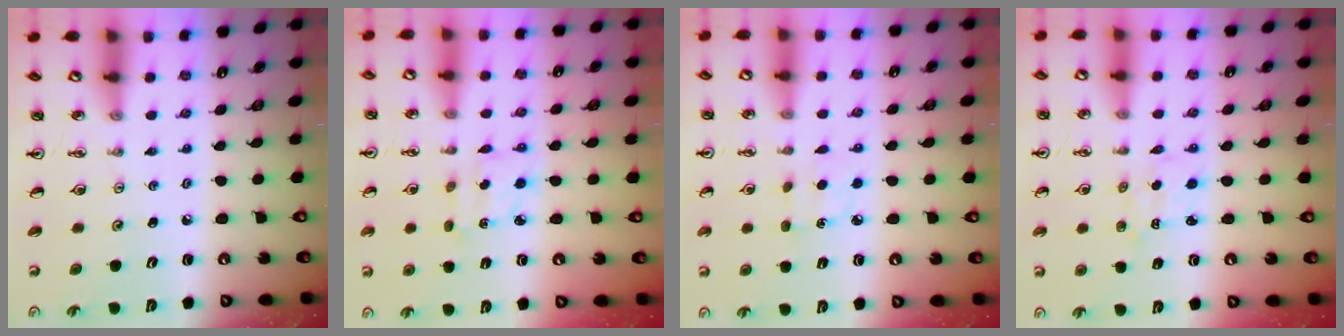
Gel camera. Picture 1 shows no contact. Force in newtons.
{"total": 2.5, "press": 2.5, "slide": 0.1}
{"total": 4.6, "press": 4.5, "slide": 0.6}
{"total": 2.4, "press": 2.4, "slide": 0.3}